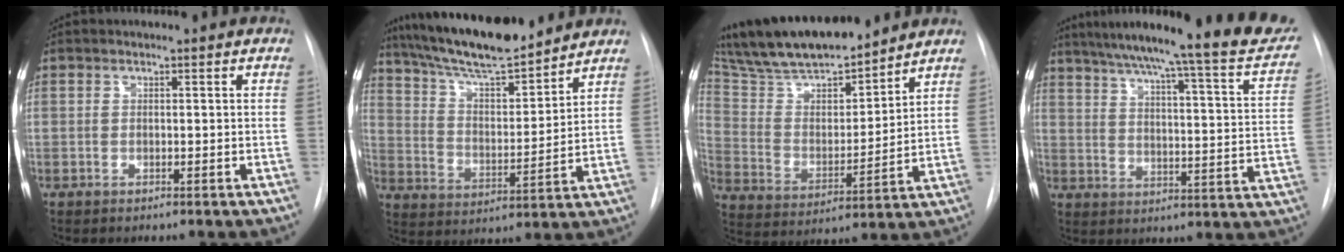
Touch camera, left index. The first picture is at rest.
{"total": 17.1, "force": [15.0, 2.4, 7.8], "torque": [-0.141, 0.009, 0.258]}
{"total": 21.0, "force": [18.4, 4.0, 9.3], "torque": [-0.170, 0.016, 0.317]}
{"total": 25.1, "force": [22.0, 1.5, 11.8], "torque": [-0.169, -0.051, 0.274]}